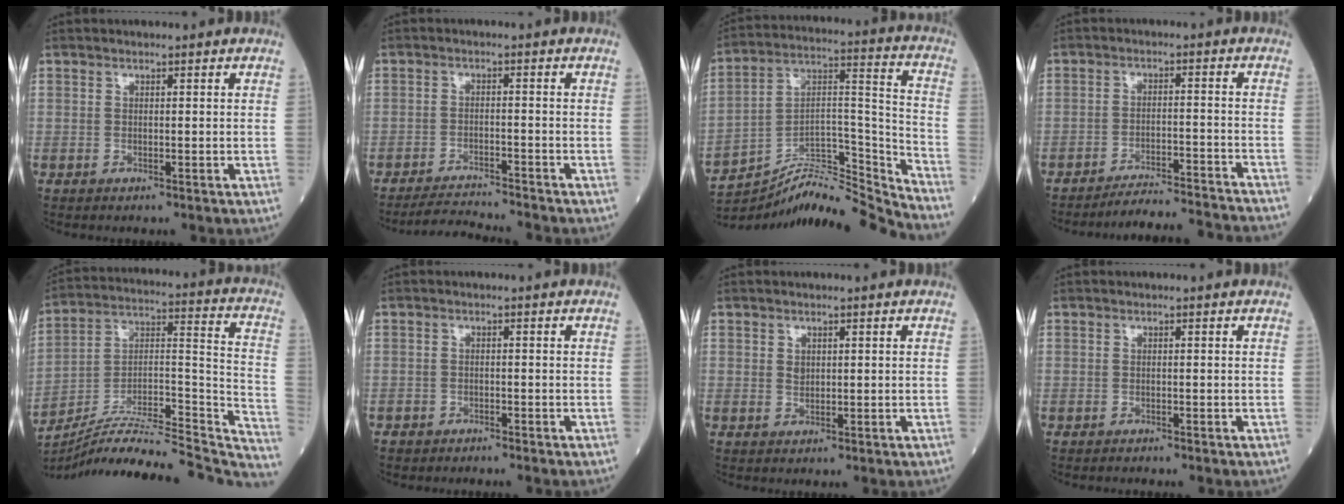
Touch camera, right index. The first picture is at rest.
{"total": 5.3, "force": [-5.2, -1.1, 0.4], "torque": [-0.008, -0.014, -0.090]}
{"total": 17.0, "force": [-16.6, -0.3, 3.6], "torque": [-0.046, 0.064, -0.275]}
{"total": 12.5, "force": [-12.2, -1.2, 2.3], "torque": [-0.017, -0.005, -0.172]}
{"total": 29.2, "force": [-26.3, 3.0, 12.3], "torque": [-0.139, 0.014, -0.391]}
{"total": 1.7, "force": [-1.6, 0.7, 0.3], "torque": [-0.010, 0.000, -0.025]}
{"total": 1.1, "force": [0.4, 0.8, 0.7], "torque": [-0.009, -0.003, 0.008]}
{"total": 0.8, "force": [-0.8, 0.0, 0.2], "torque": [-0.006, 0.000, -0.011]}